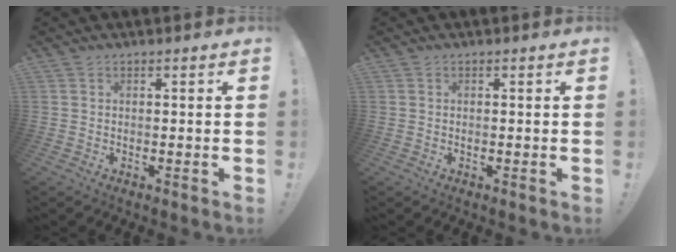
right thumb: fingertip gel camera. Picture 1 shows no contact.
{"total": 0.0}